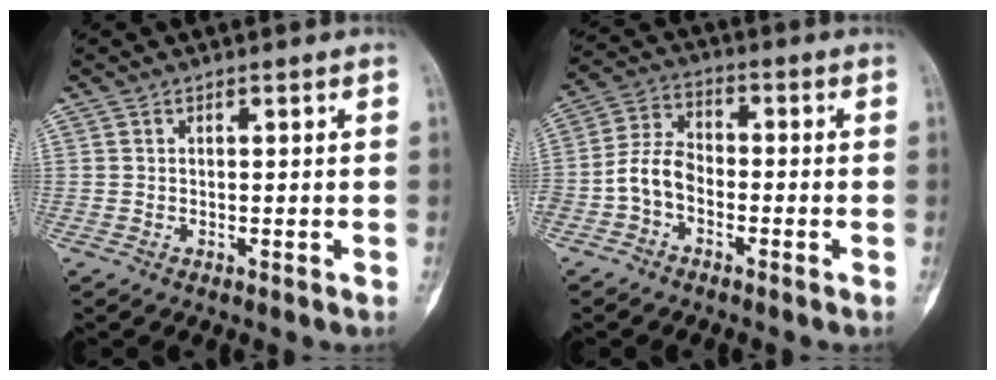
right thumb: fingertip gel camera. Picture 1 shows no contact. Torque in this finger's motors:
{"motor_torque": [1.21, 1.12, 0.46, -0.43, 0.13]}